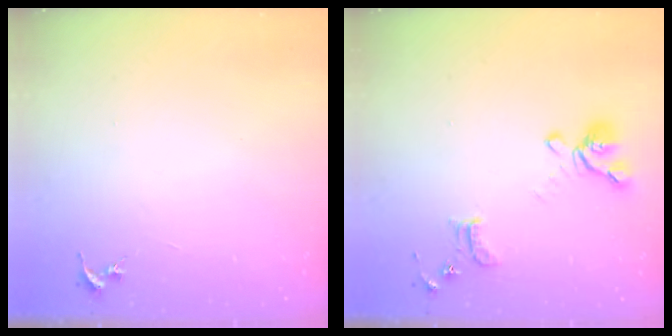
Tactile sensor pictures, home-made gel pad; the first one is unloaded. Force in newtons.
{"total": 14.2, "press": 14.1, "slide": 1.6}